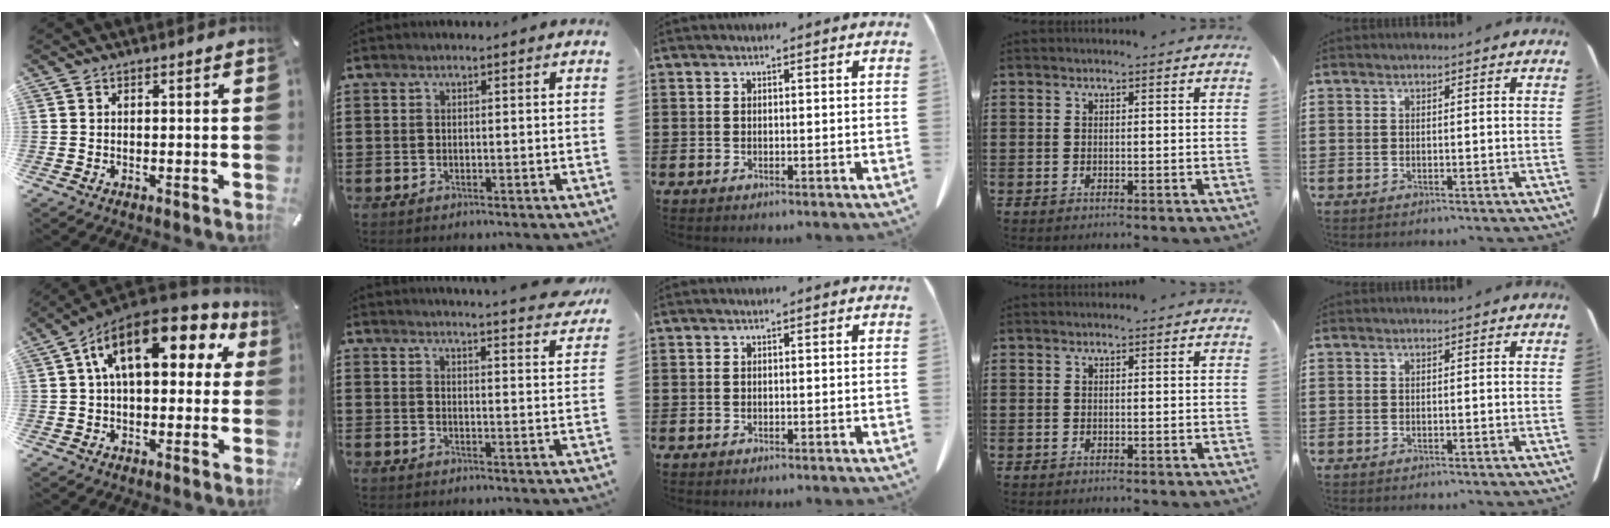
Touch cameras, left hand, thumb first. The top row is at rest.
{"thumb": {"total": 17.6, "force": [7.6, 8.7, 13.4], "torque": [-0.232, -0.029, 0.125]}, "index": {"total": 4.4, "force": [4.2, -0.8, 1.1], "torque": [-0.030, -0.029, 0.072]}}